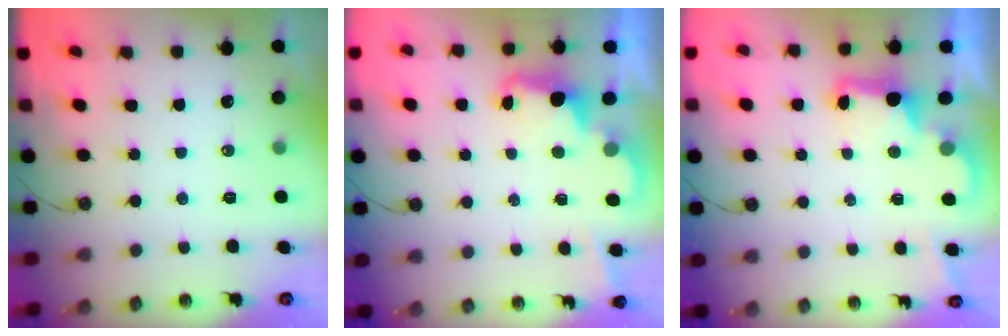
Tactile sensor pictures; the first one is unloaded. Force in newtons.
{"total": 2.4, "press": 2.4, "slide": 0.6}
{"total": 3.0, "press": 3.0, "slide": 0.6}